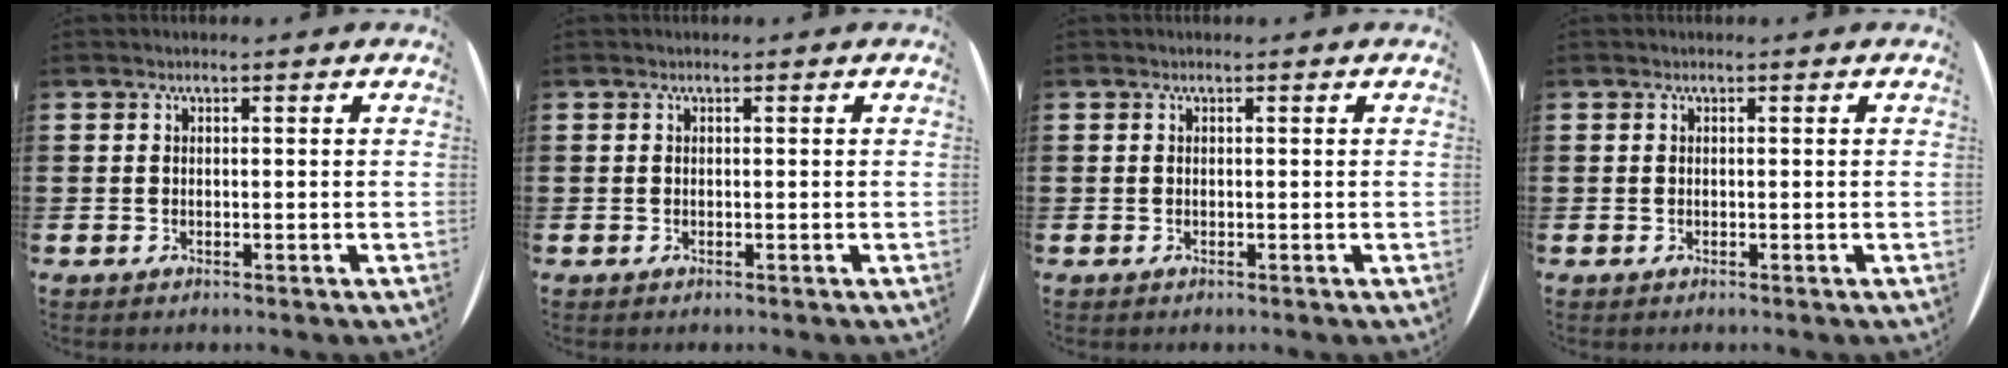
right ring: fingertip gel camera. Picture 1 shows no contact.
{"total": 0.0}
{"total": 0.0}
{"total": 0.0}